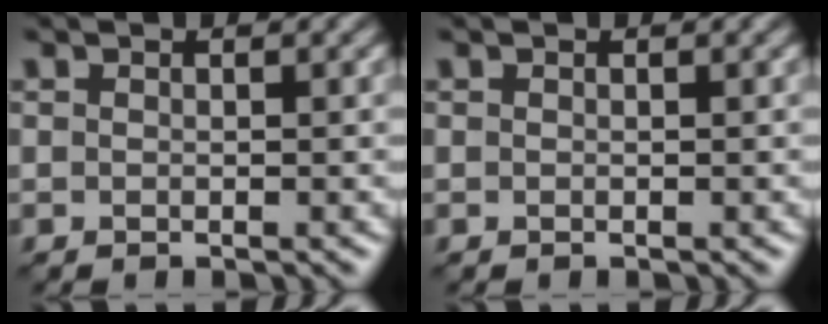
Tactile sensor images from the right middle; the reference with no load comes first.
{"total": 0.0}